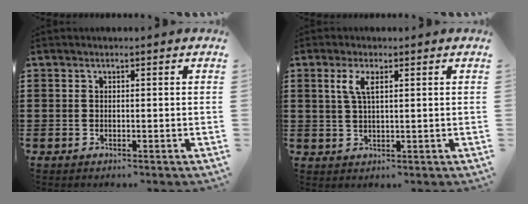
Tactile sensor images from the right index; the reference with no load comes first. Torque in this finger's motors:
{"motor_torque": [0.63, 0.03, 0.12, 0.11]}